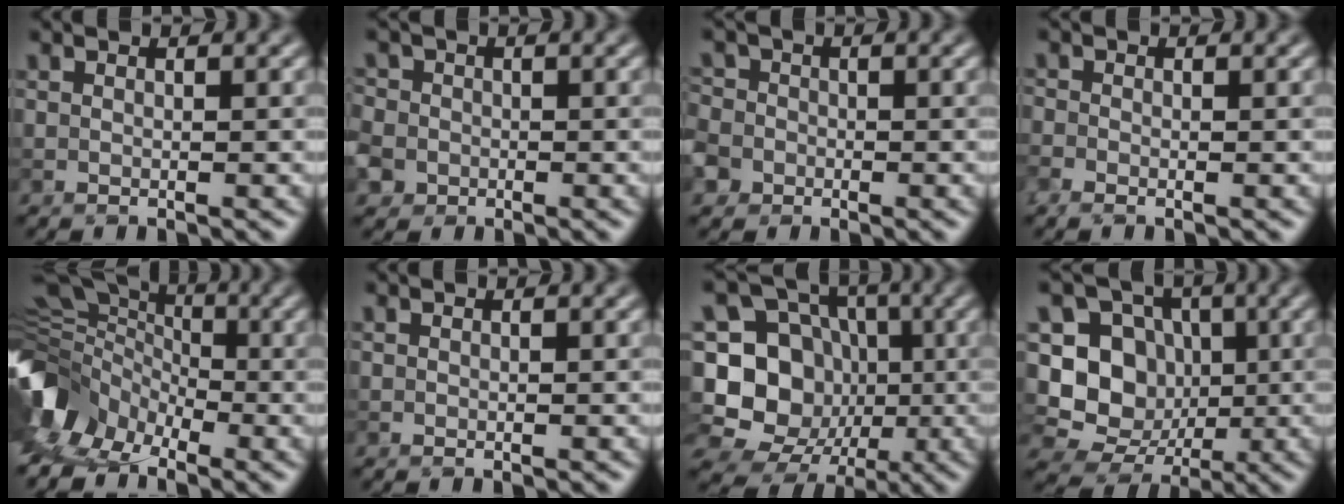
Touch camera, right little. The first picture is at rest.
{"total": 4.6, "force": [-1.5, 4.1, 1.6], "torque": [-0.039, 0.004, -0.049]}
{"total": 3.7, "force": [-1.6, 3.1, 1.1], "torque": [-0.019, 0.003, -0.047]}
{"total": 1.1, "force": [-0.8, 0.4, 0.6], "torque": [-0.017, -0.002, -0.021]}
{"total": 7.3, "force": [-2.7, 4.8, 4.8], "torque": [-0.086, -0.006, -0.068]}
{"total": 0.0}
{"total": 15.2, "force": [-2.7, 13.7, 6.1], "torque": [-0.163, 0.033, -0.055]}
{"total": 8.6, "force": [-0.5, 7.6, 4.0], "torque": [-0.059, -0.006, -0.026]}